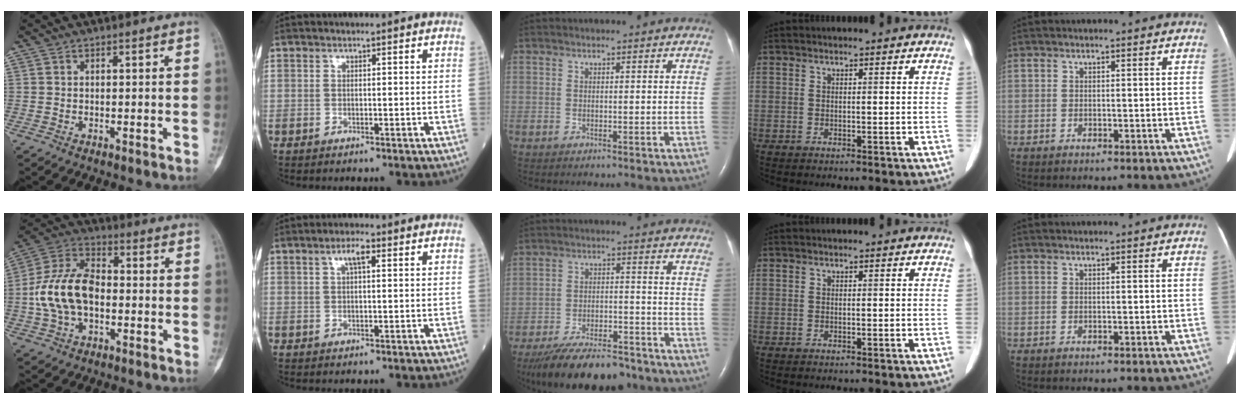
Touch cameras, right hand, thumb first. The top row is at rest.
{"thumb": {"total": 14.1, "force": [-1.4, 8.9, 10.8], "torque": [-0.209, 0.036, -0.030]}, "index": {"total": 2.9, "force": [1.1, 0.7, 2.6], "torque": [-0.053, 0.008, 0.020]}, "middle": {"total": 15.6, "force": [-13.0, 4.5, 7.2], "torque": [-0.127, -0.008, -0.202]}}